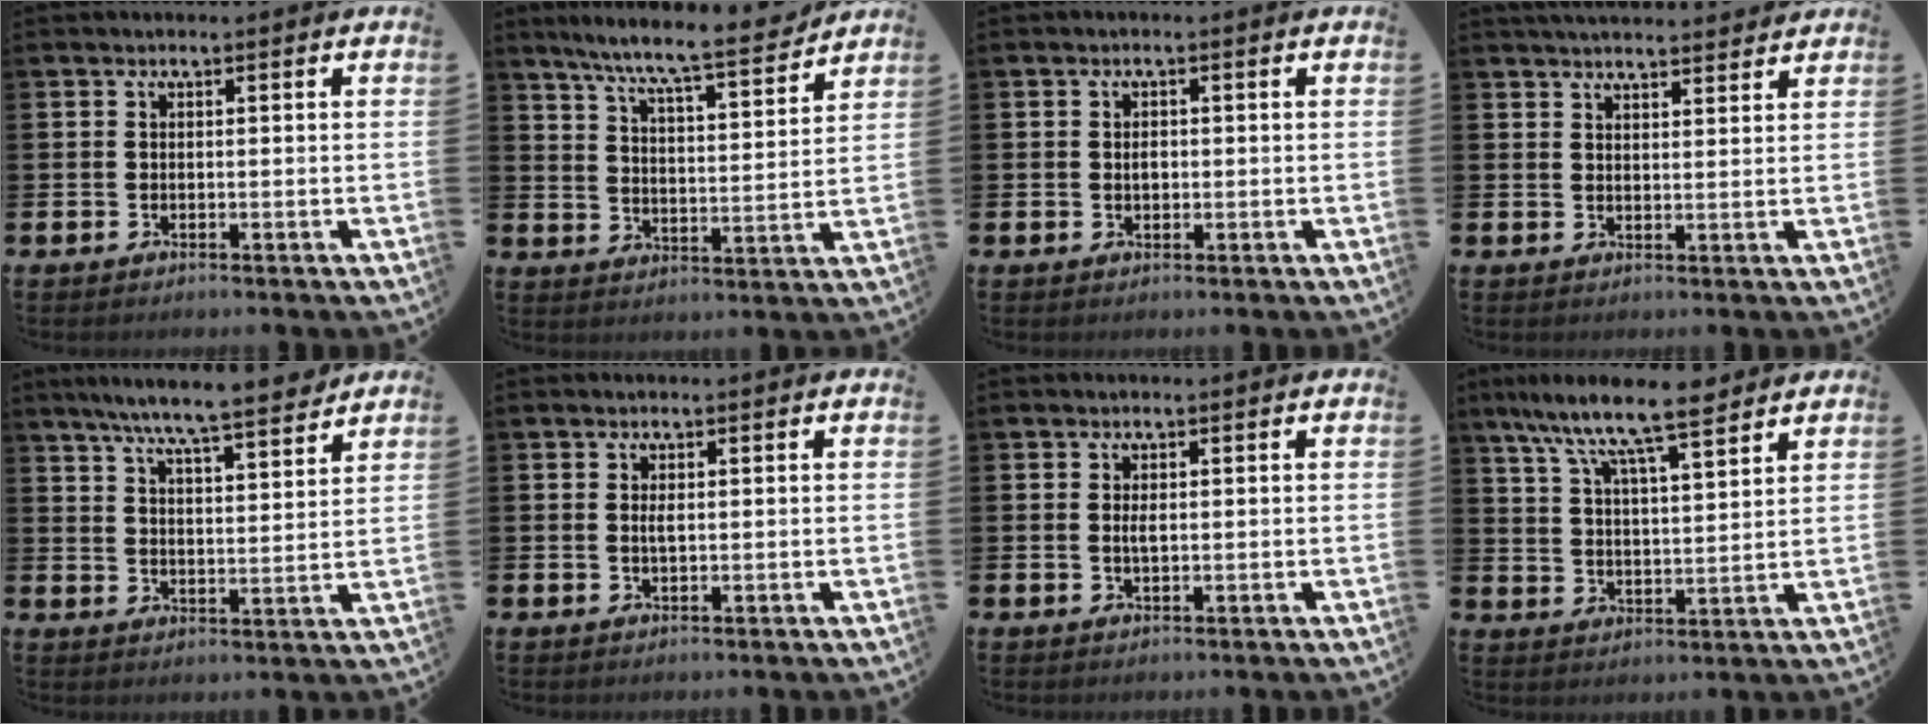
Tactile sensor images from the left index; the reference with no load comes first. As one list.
[{"total": 8.6, "force": [7.9, 0.2, 3.4], "torque": [-0.087, -0.055, 0.135]}, {"total": 1.2, "force": [0.1, 0.8, 0.9], "torque": [-0.010, 0.002, -0.003]}, {"total": 3.4, "force": [3.4, 0.2, 0.1], "torque": [-0.006, -0.015, 0.062]}, {"total": 8.4, "force": [7.8, 0.3, 3.1], "torque": [-0.069, -0.049, 0.135]}, {"total": 1.3, "force": [0.3, 0.4, 1.2], "torque": [-0.022, 0.002, 0.003]}, {"total": 1.4, "force": [0.2, 0.5, 1.3], "torque": [-0.025, 0.002, 0.002]}, {"total": 10.4, "force": [8.9, 1.5, 5.2], "torque": [-0.117, -0.042, 0.156]}]